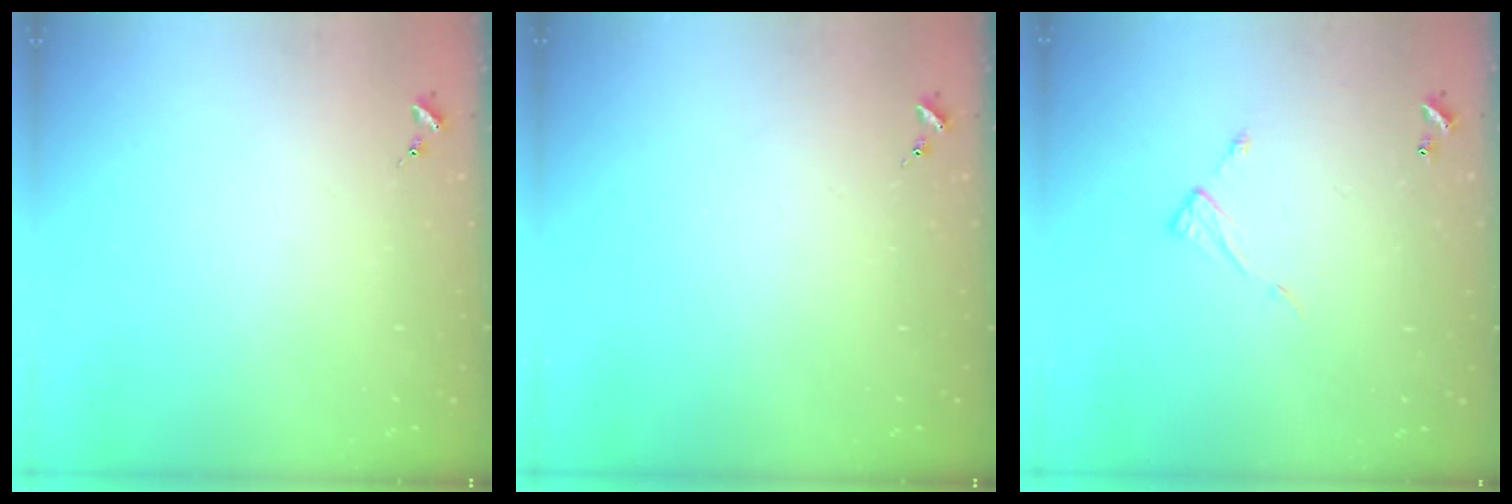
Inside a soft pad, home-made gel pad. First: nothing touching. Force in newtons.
{"total": 0.0}
{"total": 6.7, "press": 6.7, "slide": 0.2}